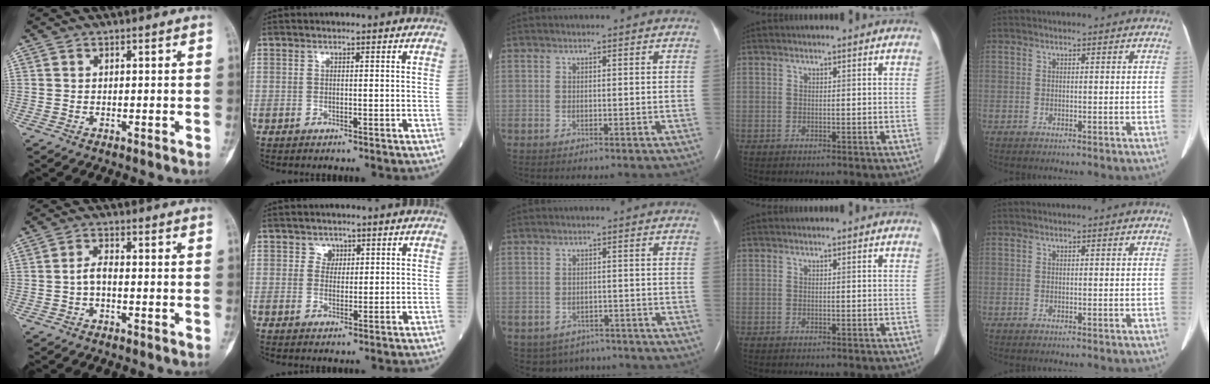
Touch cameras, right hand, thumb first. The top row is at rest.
{"thumb": {"total": 2.5, "force": [-0.8, 1.1, 2.1], "torque": [-0.040, 0.011, -0.019]}, "index": {"total": 1.9, "force": [1.1, 1.6, 0.2], "torque": [0.005, -0.003, 0.013]}, "middle": {"total": 5.2, "force": [-4.1, 3.2, 0.4], "torque": [-0.001, 0.008, -0.050]}}